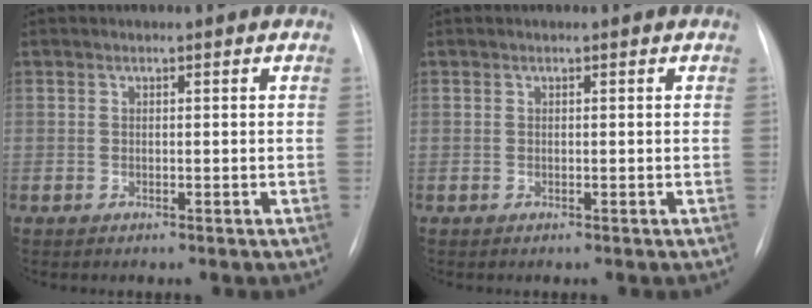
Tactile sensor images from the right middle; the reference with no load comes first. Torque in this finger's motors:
{"motor_torque": [0.00, 0.00, 0.00, 0.00]}